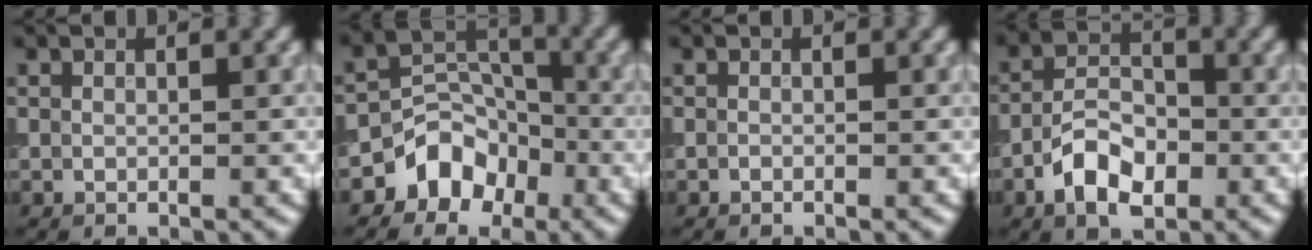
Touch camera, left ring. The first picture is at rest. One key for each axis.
{"total": 4.4, "fx": -2.7, "fy": 3.2, "fz": 1.4, "tx": -0.009, "ty": 0.006, "tz": -0.049}
{"total": 0.0}
{"total": 5.1, "fx": -2.5, "fy": 2.8, "fz": 3.6, "tx": -0.059, "ty": 0.006, "tz": -0.052}